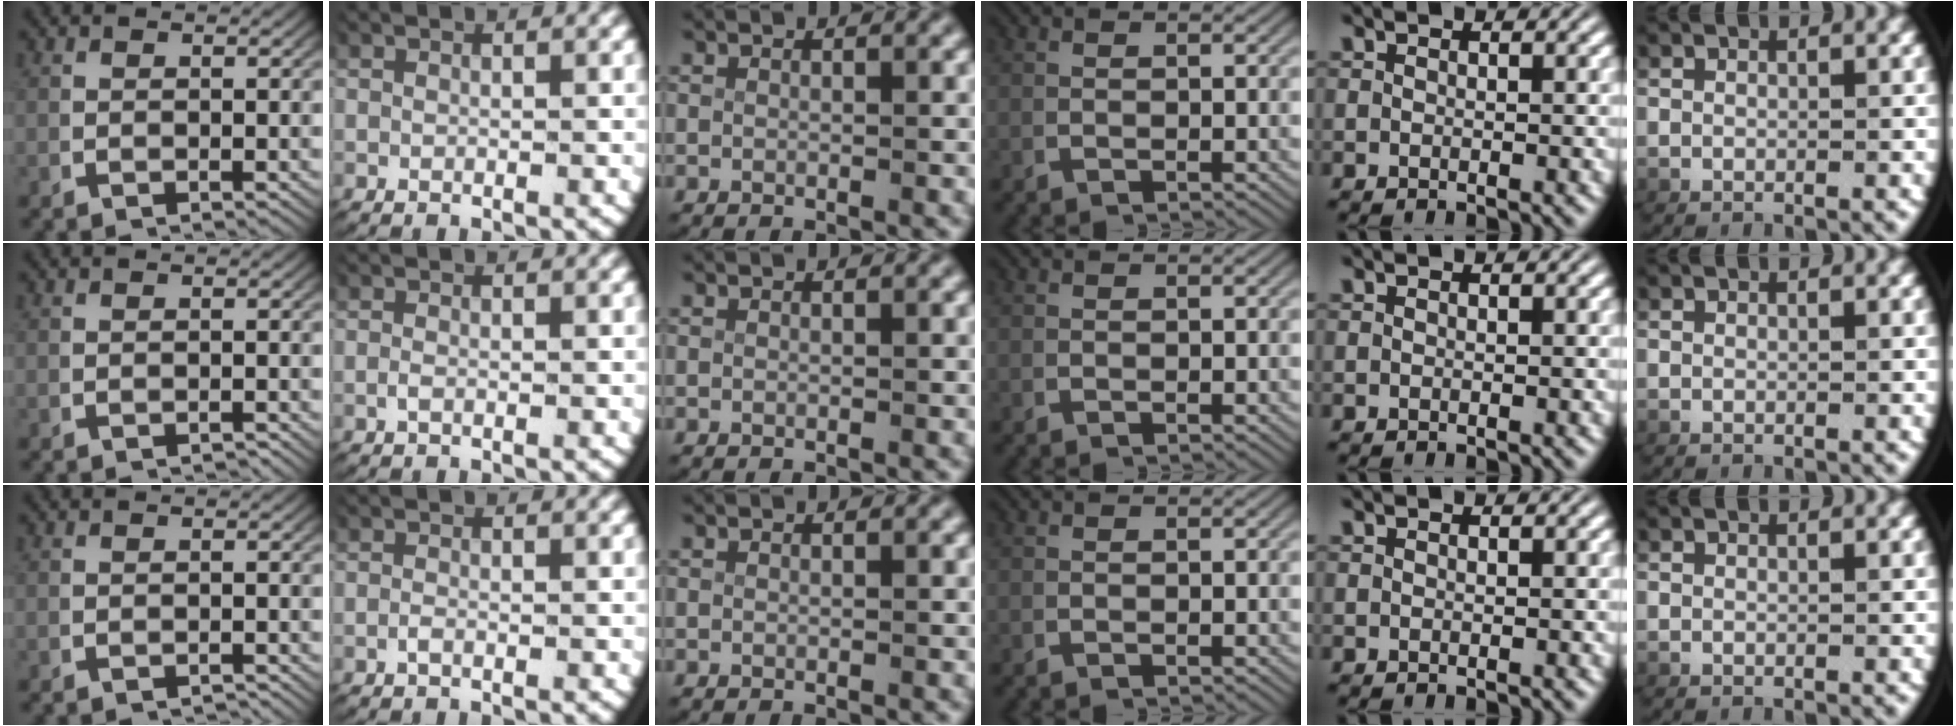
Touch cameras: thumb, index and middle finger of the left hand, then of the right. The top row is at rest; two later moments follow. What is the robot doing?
{"motion": "grasp_and_lifting", "object": "card"}